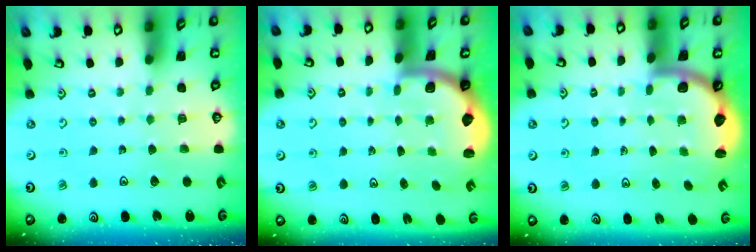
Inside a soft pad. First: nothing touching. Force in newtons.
{"total": 1.9, "press": 1.8, "slide": 0.5}
{"total": 2.5, "press": 2.2, "slide": 1.2}